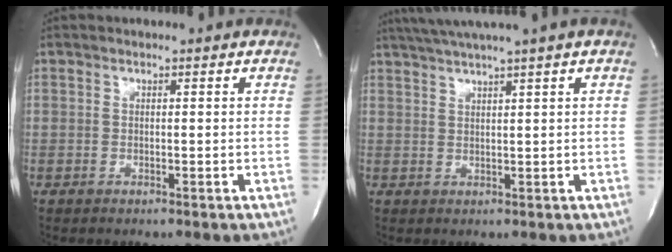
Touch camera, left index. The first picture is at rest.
{"total": 6.6, "force": [5.0, -1.7, 3.9], "torque": [-0.062, 0.022, 0.084]}